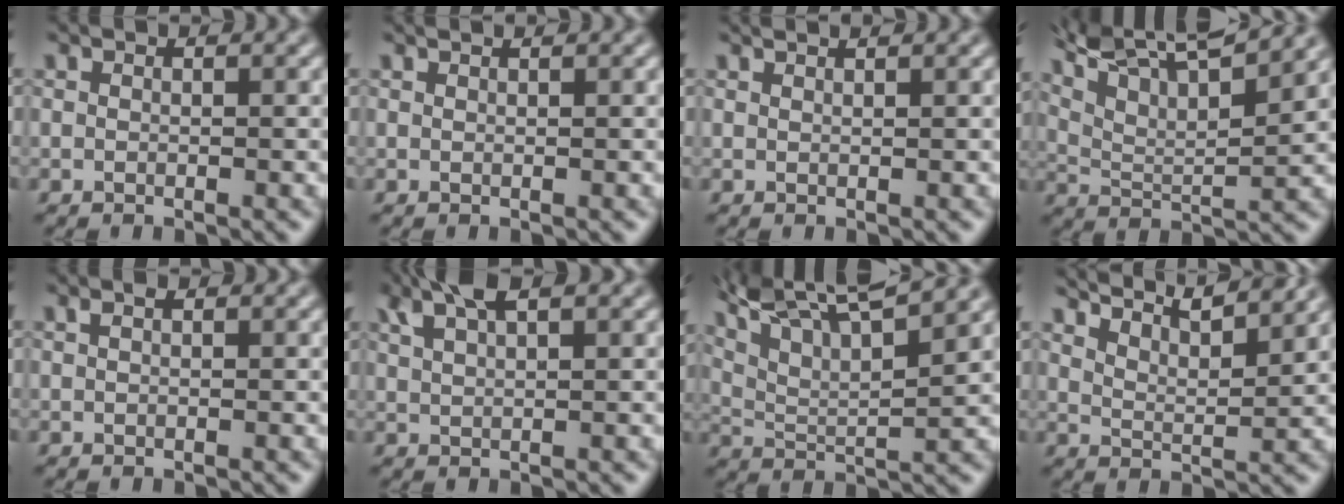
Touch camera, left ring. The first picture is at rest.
{"total": 1.2, "force": [1.0, 0.3, 0.5], "torque": [-0.002, 0.007, -0.002]}
{"total": 1.8, "force": [1.5, 0.5, 0.8], "torque": [-0.004, 0.016, 0.000]}
{"total": 10.4, "force": [7.8, 2.3, 6.5], "torque": [-0.130, 0.025, 0.116]}
{"total": 1.1, "force": [0.4, 0.6, 0.8], "torque": [-0.005, 0.002, 0.004]}
{"total": 4.4, "force": [2.6, 1.4, 3.2], "torque": [-0.057, 0.024, 0.043]}
{"total": 11.5, "force": [8.7, 2.7, 7.1], "torque": [-0.134, 0.033, 0.121]}
{"total": 7.1, "force": [6.0, 1.7, 3.5], "torque": [-0.045, 0.024, 0.063]}